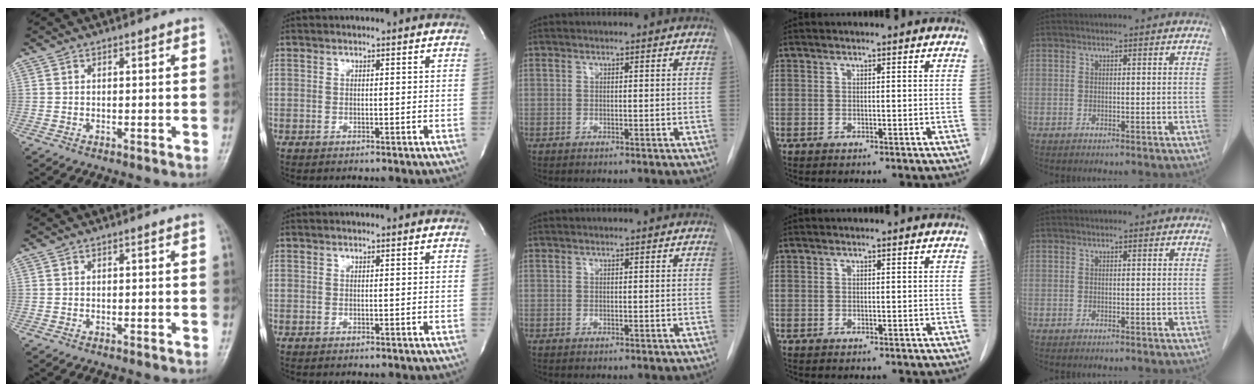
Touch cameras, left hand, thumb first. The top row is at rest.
{}